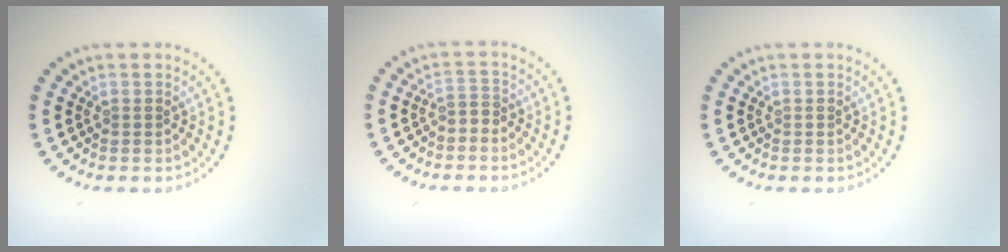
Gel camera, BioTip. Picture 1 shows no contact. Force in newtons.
{"total": 1.3, "press": 1.0, "slide": 0.8}
{"total": 0.0}